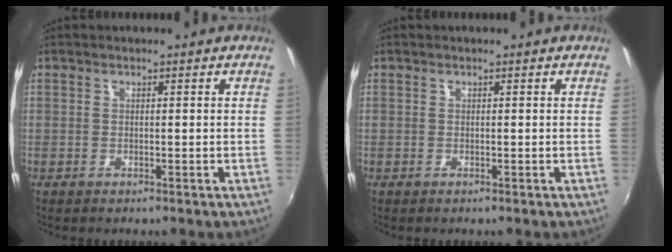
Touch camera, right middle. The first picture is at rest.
{"total": 0.0}